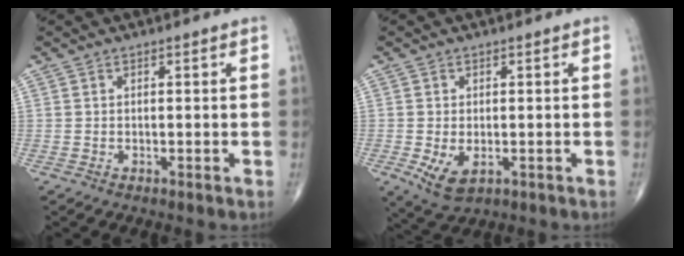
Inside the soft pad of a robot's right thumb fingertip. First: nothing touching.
{"total": 5.4, "force": [-1.3, 3.1, 4.2], "torque": [-0.079, -0.011, -0.013]}